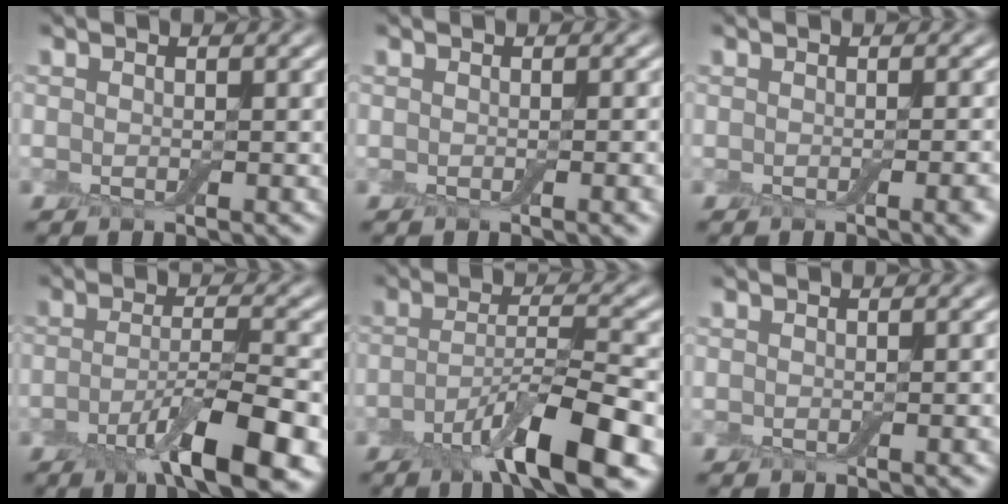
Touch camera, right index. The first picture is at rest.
{"total": 1.8, "force": [-0.3, 0.5, 1.7], "torque": [-0.014, 0.001, -0.004]}
{"total": 2.9, "force": [-0.8, 1.0, 2.6], "torque": [-0.023, 0.002, -0.011]}
{"total": 7.7, "force": [-3.6, 1.7, 6.6], "torque": [-0.107, 0.001, -0.064]}
{"total": 7.8, "force": [-4.0, 1.6, 6.5], "torque": [-0.109, 0.005, -0.075]}
{"total": 1.1, "force": [-0.2, 0.3, 1.1], "torque": [-0.010, 0.001, -0.003]}